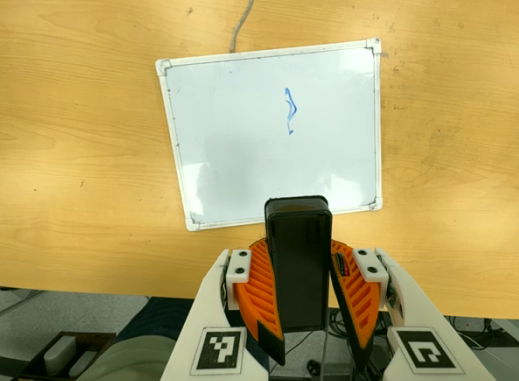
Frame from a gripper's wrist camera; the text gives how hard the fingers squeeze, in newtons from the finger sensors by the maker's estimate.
{"total": 9.7, "left": 10.0, "right": 9.3}